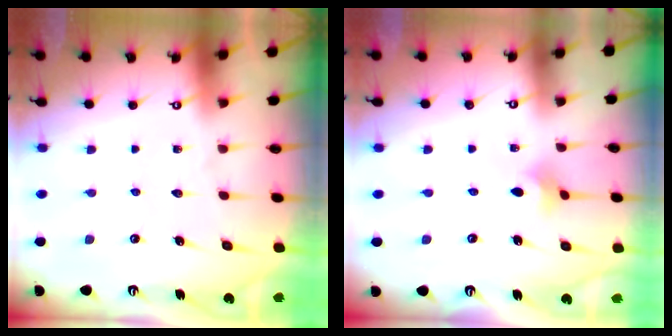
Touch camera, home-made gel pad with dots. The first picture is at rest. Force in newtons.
{"total": 3.4, "press": 3.4, "slide": 0.4}